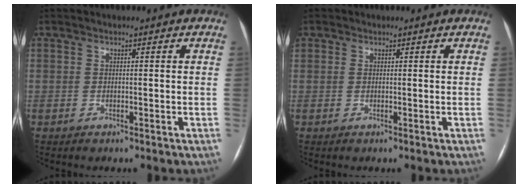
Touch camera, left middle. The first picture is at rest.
{"total": 0.5, "force": [0.3, 0.5, 0.1], "torque": [0.001, 0.005, 0.004]}